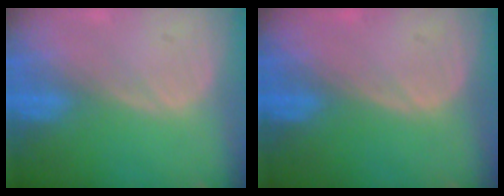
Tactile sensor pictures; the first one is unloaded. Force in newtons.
{"total": 0.0}